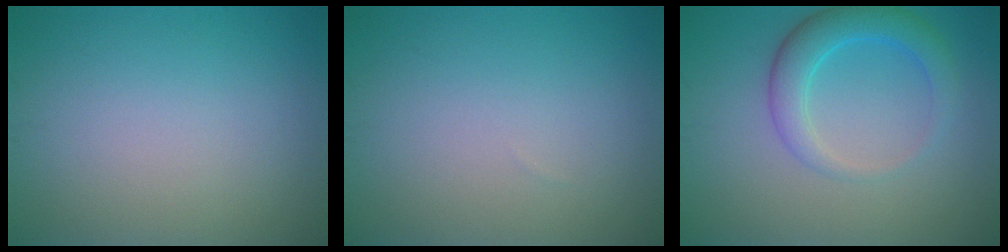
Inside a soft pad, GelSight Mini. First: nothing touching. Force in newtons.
{"total": 0.0}
{"total": 3.8, "press": 3.8, "slide": 0.1}